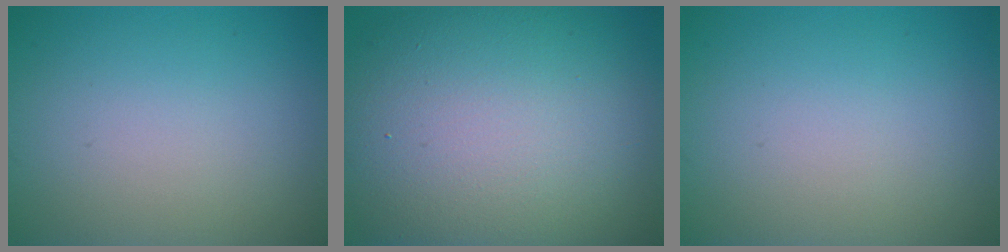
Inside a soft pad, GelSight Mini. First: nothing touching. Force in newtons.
{"total": 15.3, "press": 15.3, "slide": 0.8}
{"total": 0.0}